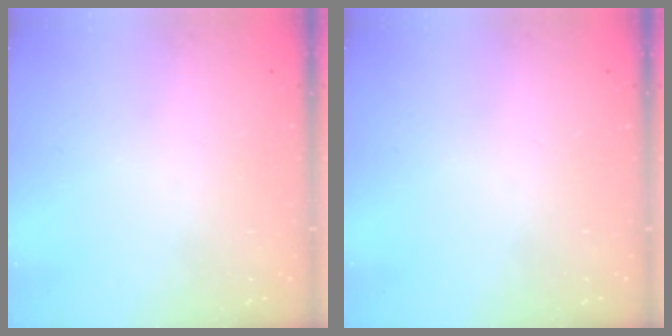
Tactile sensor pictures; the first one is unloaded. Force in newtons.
{"total": 0.0}